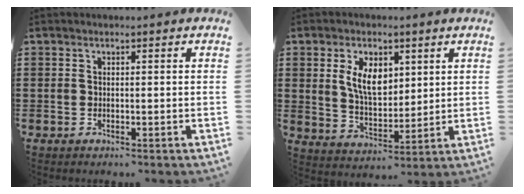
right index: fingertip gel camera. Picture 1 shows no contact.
{"total": 7.3, "force": [2.6, 4.1, 5.5], "torque": [-0.111, 0.009, 0.045]}